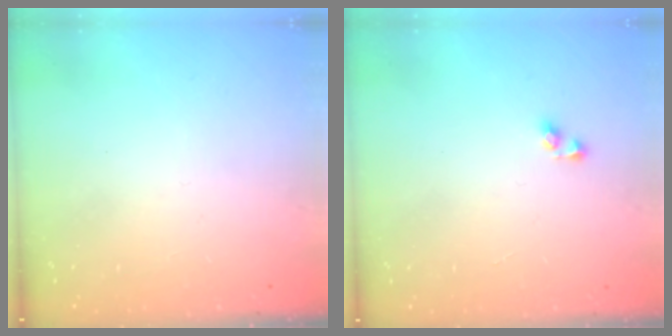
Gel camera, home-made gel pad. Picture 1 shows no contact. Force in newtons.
{"total": 2.9, "press": 2.9, "slide": 0.2}